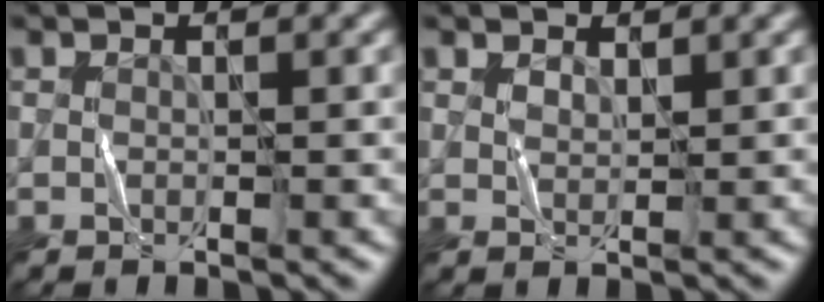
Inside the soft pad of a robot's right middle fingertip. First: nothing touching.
{"total": 0.9, "force": [0.8, 0.4, 0.1], "torque": [-0.002, 0.000, 0.017]}